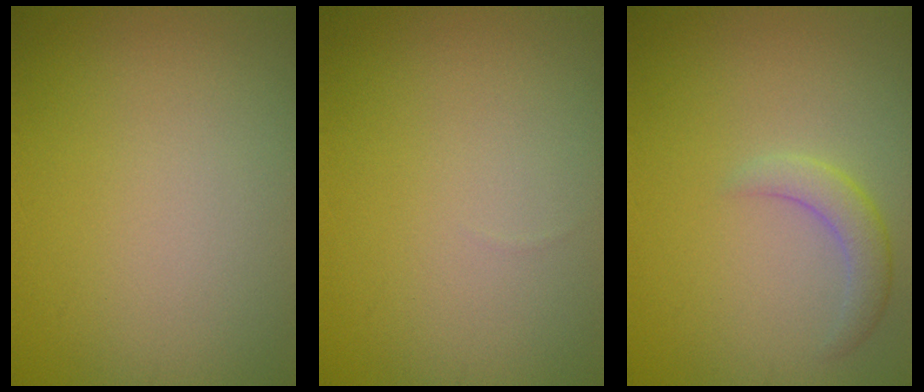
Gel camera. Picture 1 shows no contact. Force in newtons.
{"total": 0.0}
{"total": 2.2, "press": 2.1, "slide": 0.1}